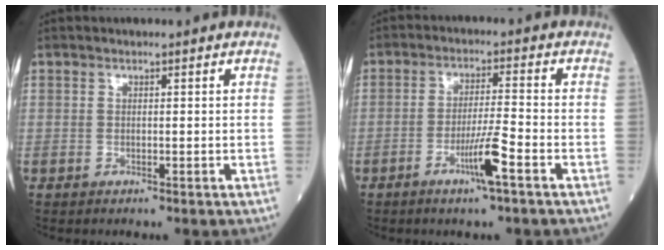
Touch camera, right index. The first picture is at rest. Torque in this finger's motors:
{"motor_torque": [1.29, -0.45, 0.59, 0.18]}